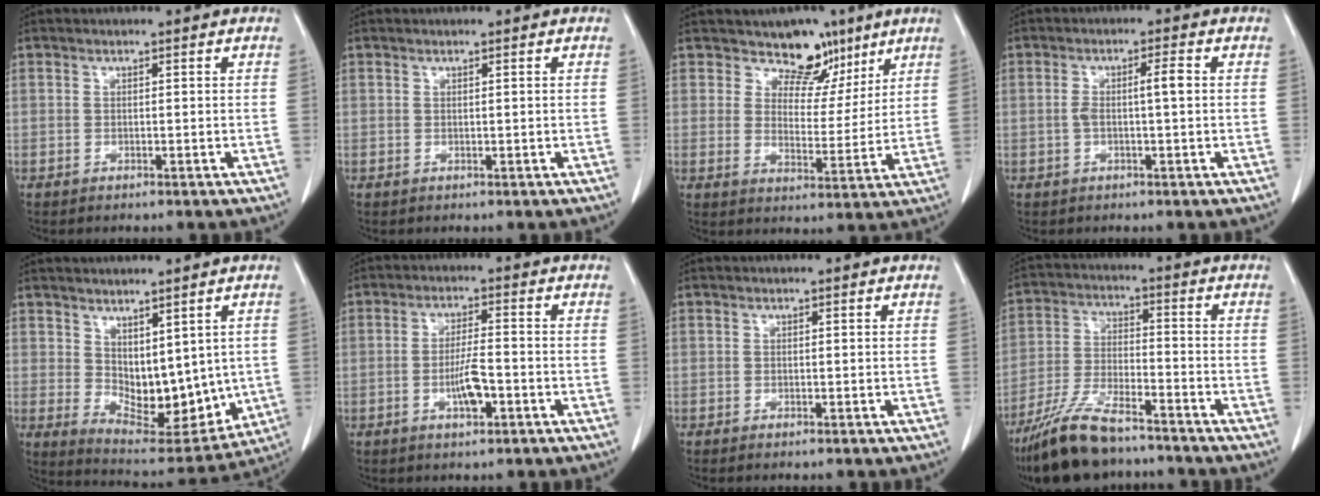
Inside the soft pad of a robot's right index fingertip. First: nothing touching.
{"total": 0.0}
{"total": 7.2, "force": [5.5, 4.3, 1.9], "torque": [-0.012, -0.005, 0.085]}
{"total": 3.7, "force": [0.0, 0.3, 3.7], "torque": [-0.071, 0.012, 0.003]}
{"total": 11.8, "force": [1.1, 6.3, 9.9], "torque": [-0.132, -0.013, 0.045]}
{"total": 4.9, "force": [-1.7, 1.0, 4.5], "torque": [-0.084, 0.000, -0.029]}
{"total": 0.0}
{"total": 12.6, "force": [-10.2, 2.9, 6.9], "torque": [-0.140, -0.020, -0.186]}